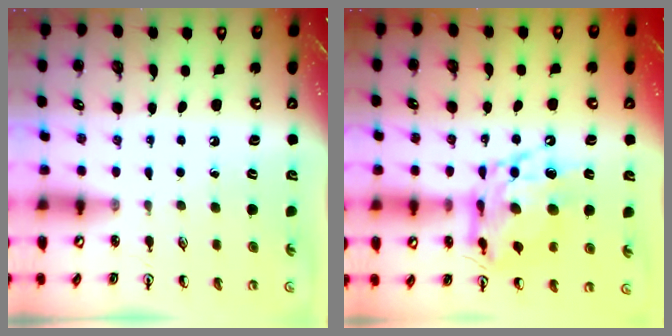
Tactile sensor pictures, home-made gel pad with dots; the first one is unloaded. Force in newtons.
{"total": 14.3, "press": 14.2, "slide": 1.3}